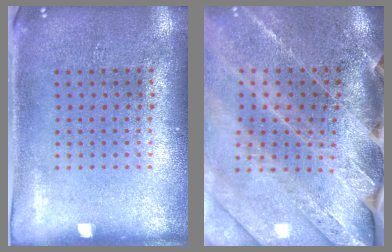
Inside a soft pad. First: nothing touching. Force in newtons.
{"total": 3.9, "press": 3.2, "slide": 2.2}